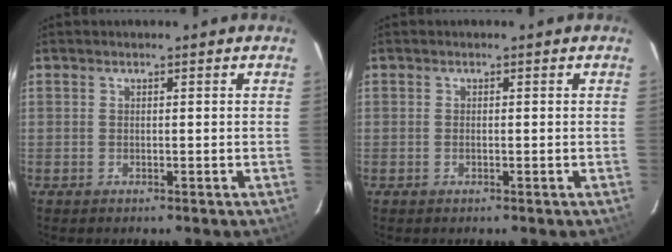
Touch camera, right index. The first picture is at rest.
{"total": 0.6, "force": [-0.2, 0.2, 0.5], "torque": [-0.011, 0.000, -0.004]}